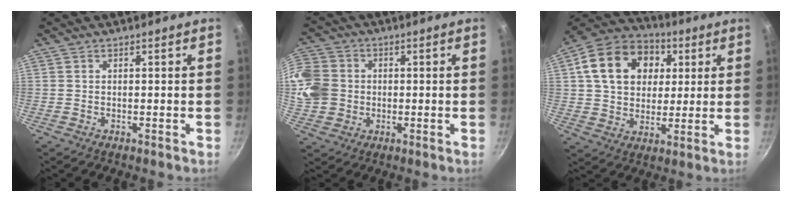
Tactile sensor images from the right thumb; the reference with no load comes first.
{"total": 15.1, "force": [0.6, 13.3, 7.0], "torque": [-0.157, 0.016, 0.004]}
{"total": 18.9, "force": [4.9, 14.4, 11.2], "torque": [-0.168, 0.017, 0.075]}